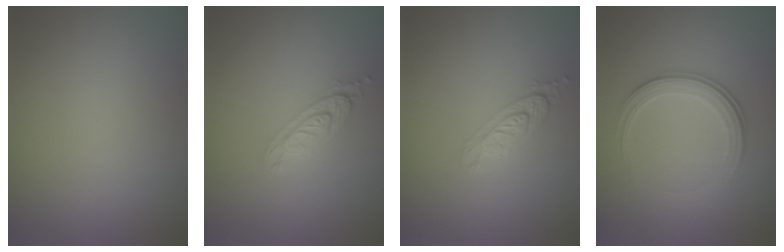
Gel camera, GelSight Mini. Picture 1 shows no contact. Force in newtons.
{"total": 2.1, "press": 2.1, "slide": 0.4}
{"total": 2.0, "press": 1.9, "slide": 0.4}
{"total": 4.1, "press": 2.7, "slide": 3.0}